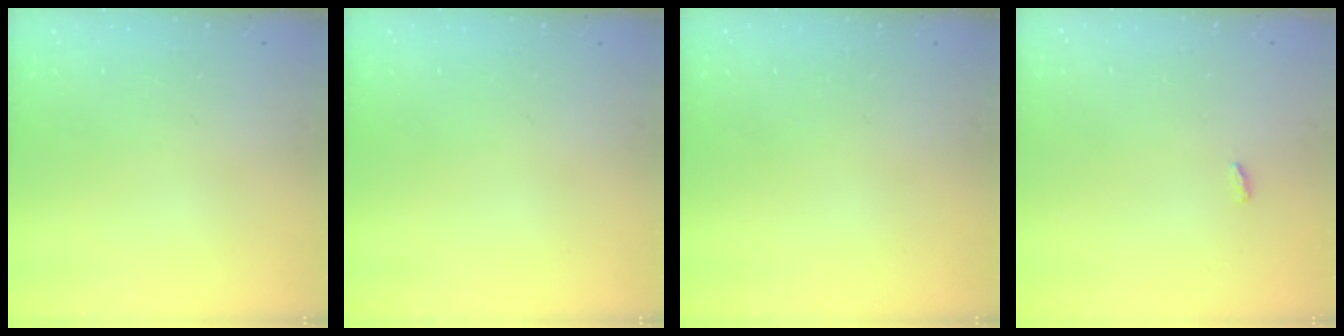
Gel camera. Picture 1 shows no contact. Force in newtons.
{"total": 0.0}
{"total": 0.0}
{"total": 2.9, "press": 2.6, "slide": 1.3}